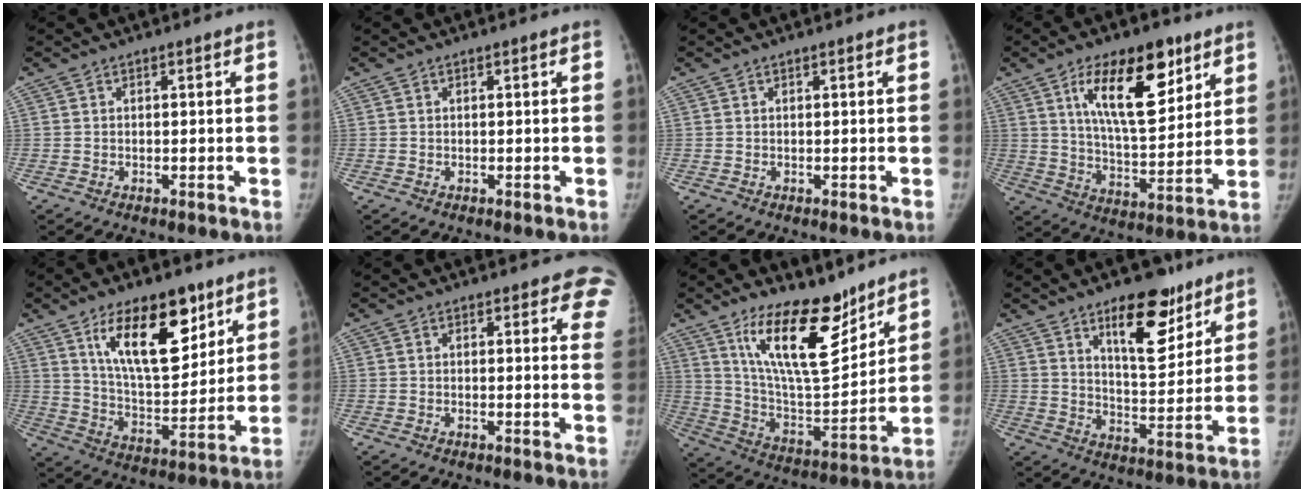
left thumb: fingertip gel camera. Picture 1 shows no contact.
{"total": 0.0}
{"total": 0.0}
{"total": 17.9, "force": [8.9, 7.7, 13.5], "torque": [-0.177, -0.043, 0.153]}
{"total": 18.5, "force": [10.0, 8.4, 13.1], "torque": [-0.161, -0.057, 0.177]}
{"total": 6.2, "force": [4.7, 2.4, 3.1], "torque": [-0.001, -0.021, 0.030]}
{"total": 19.2, "force": [12.7, 7.0, 12.6], "torque": [-0.169, -0.091, 0.230]}
{"total": 14.6, "force": [9.1, 6.1, 9.7], "torque": [-0.101, -0.059, 0.141]}